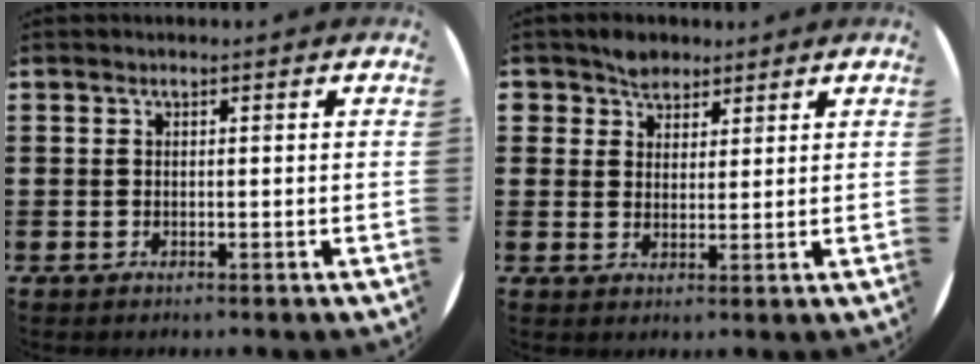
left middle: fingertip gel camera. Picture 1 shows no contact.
{"total": 3.3, "force": [2.6, 1.9, 0.1], "torque": [-0.012, 0.009, 0.052]}